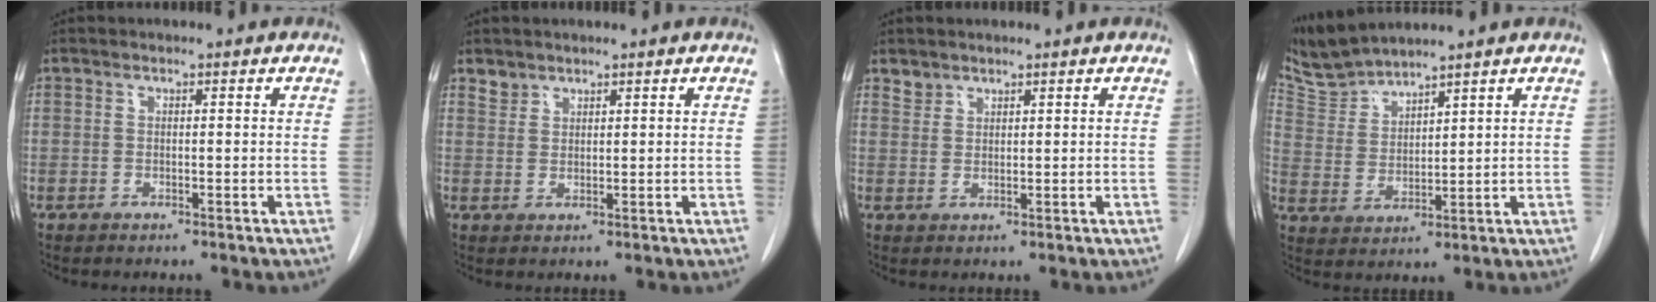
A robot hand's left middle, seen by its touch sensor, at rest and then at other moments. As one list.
[{"total": 1.8, "force": [1.5, 0.9, -0.2], "torque": [0.008, 0.004, 0.027]}, {"total": 1.7, "force": [1.5, 0.8, -0.2], "torque": [0.010, 0.003, 0.025]}, {"total": 6.0, "force": [6.0, 0.0, 0.5], "torque": [-0.025, 0.005, 0.132]}]